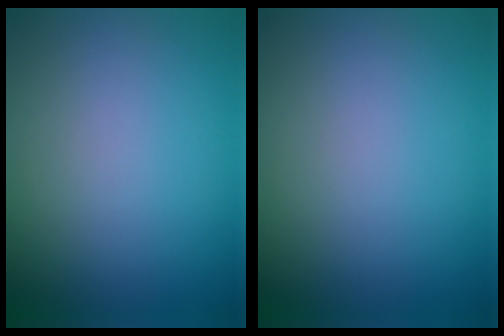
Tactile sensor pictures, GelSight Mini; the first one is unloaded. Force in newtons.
{"total": 0.0}